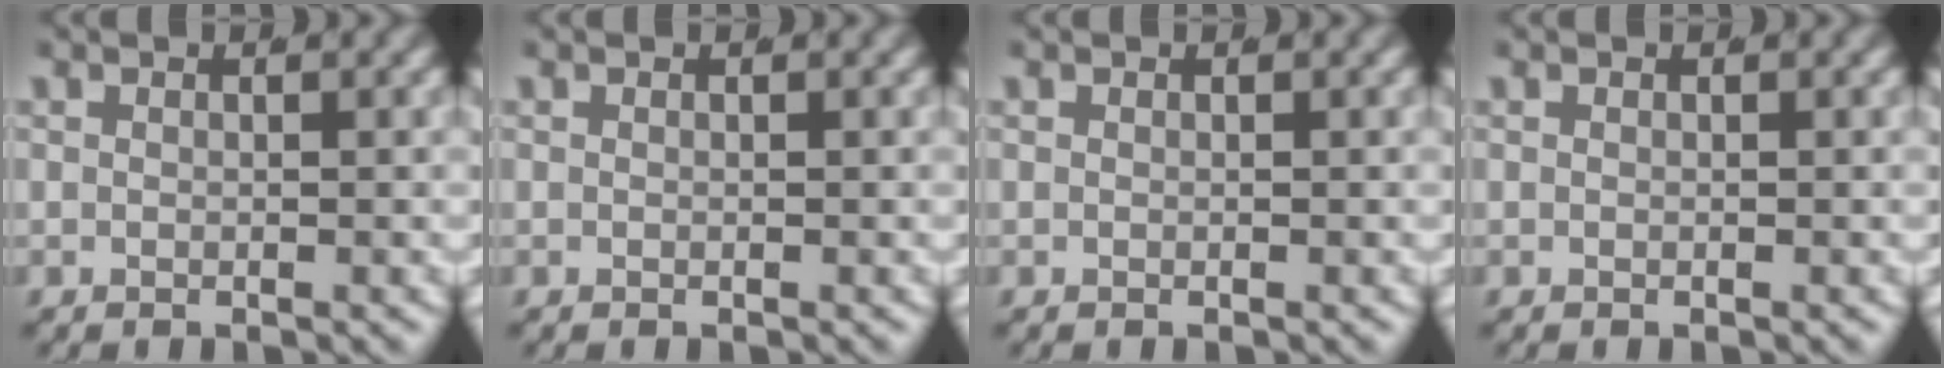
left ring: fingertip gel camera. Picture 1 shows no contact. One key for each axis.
{"total": 0.0}
{"total": 0.0}
{"total": 0.0}